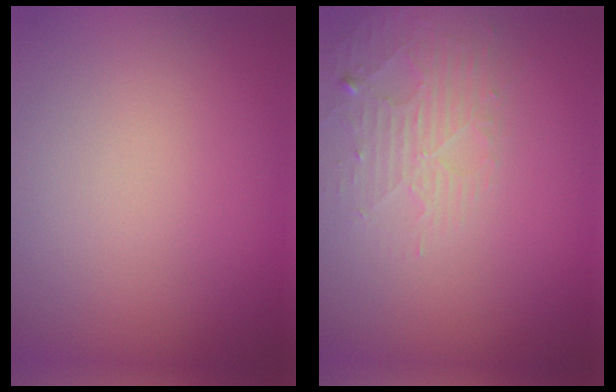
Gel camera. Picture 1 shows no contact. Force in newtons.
{"total": 2.6, "press": 2.6, "slide": 0.4}